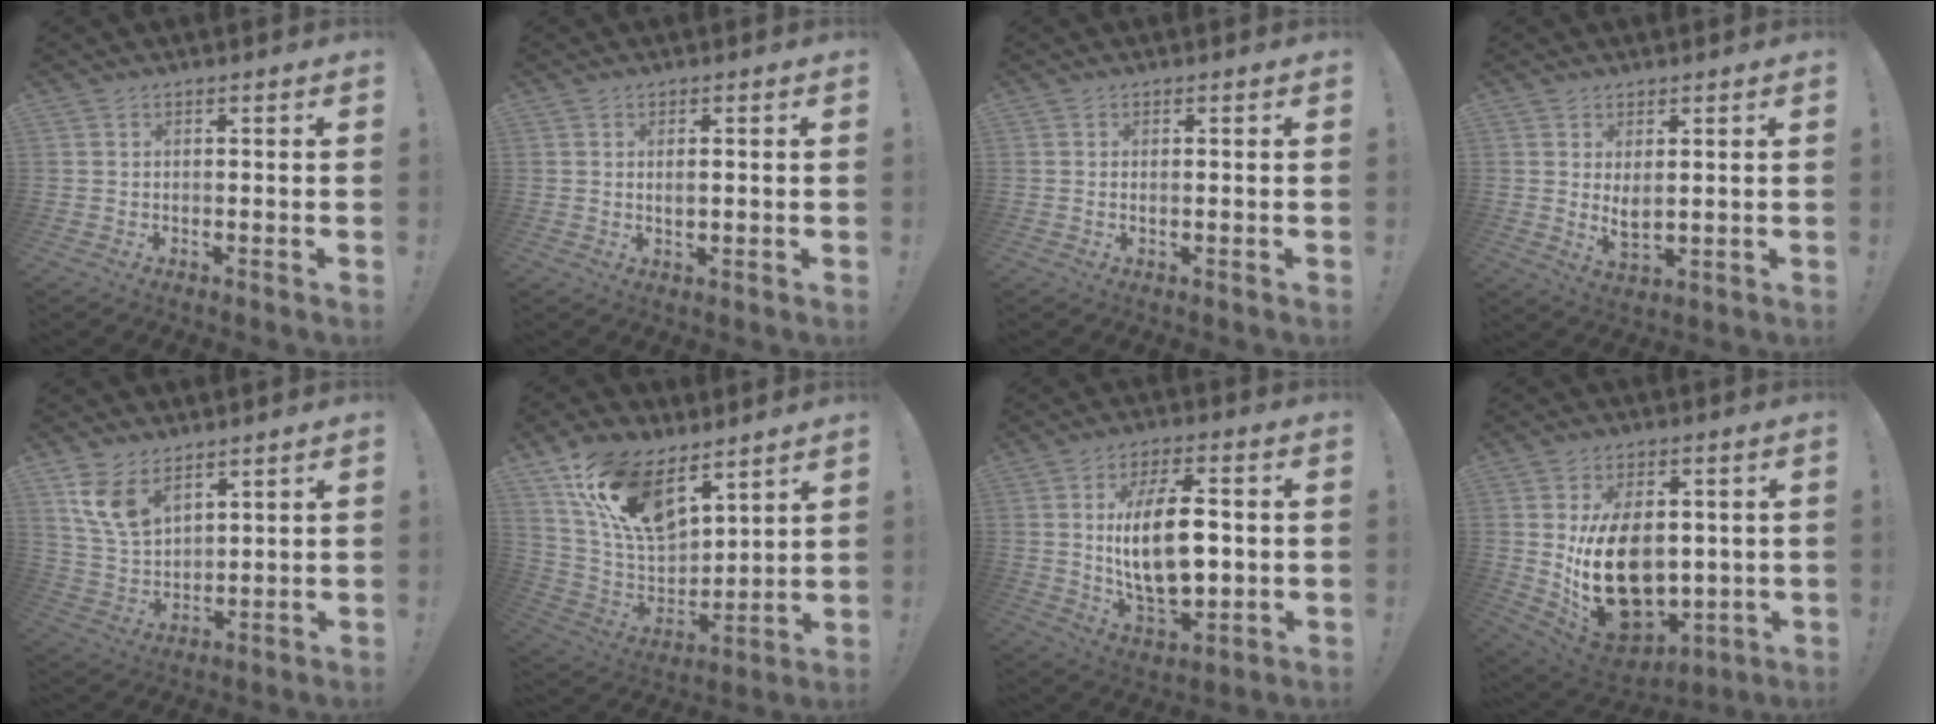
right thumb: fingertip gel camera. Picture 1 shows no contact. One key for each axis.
{"total": 2.1, "fx": 0.2, "fy": 0.9, "fz": 2.0, "tx": -0.029, "ty": -0.003, "tz": 0.000}
{"total": 0.7, "fx": 0.1, "fy": 0.1, "fz": 0.7, "tx": -0.005, "ty": -0.004, "tz": -0.001}
{"total": 4.4, "fx": 2.1, "fy": 1.9, "fz": 3.4, "tx": -0.040, "ty": -0.021, "tz": 0.035}
{"total": 10.5, "fx": 6.8, "fy": 5.7, "fz": 5.6, "tx": -0.115, "ty": -0.028, "tz": 0.137}
{"total": 19.2, "fx": 11.1, "fy": 10.4, "fz": 11.7, "tx": -0.224, "ty": -0.059, "tz": 0.207}
{"total": 17.9, "fx": 0.8, "fy": 8.4, "fz": 15.7, "tx": -0.299, "ty": -0.005, "tz": 0.004}
{"total": 22.7, "fx": -0.2, "fy": 15.1, "fz": 16.9, "tx": -0.290, "ty": -0.024, "tz": 0.017}